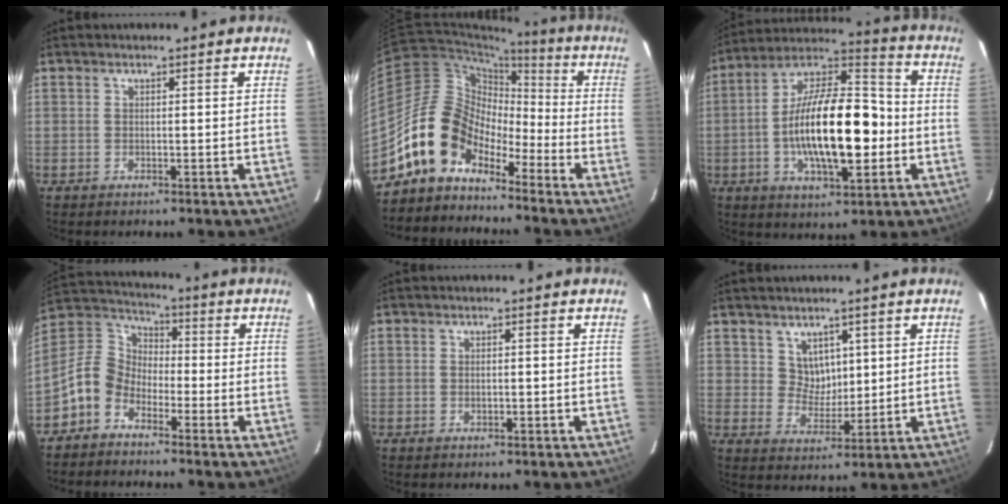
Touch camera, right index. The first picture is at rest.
{"total": 11.4, "force": [-8.0, 7.3, 3.5], "torque": [-0.066, 0.039, -0.159]}
{"total": 21.0, "force": [-3.2, 8.2, 19.0], "torque": [-0.346, 0.013, -0.060]}
{"total": 8.8, "force": [-5.2, 6.2, 3.4], "torque": [-0.076, 0.032, -0.124]}
{"total": 1.2, "force": [-0.1, 0.7, 1.0], "torque": [-0.017, 0.001, -0.001]}
{"total": 4.9, "force": [2.6, 3.9, 1.4], "torque": [-0.016, 0.003, 0.055]}